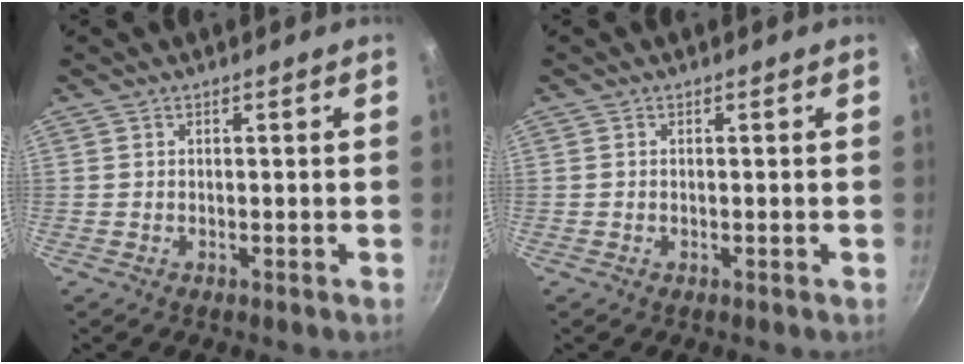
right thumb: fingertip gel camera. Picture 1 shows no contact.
{"total": 0.0}